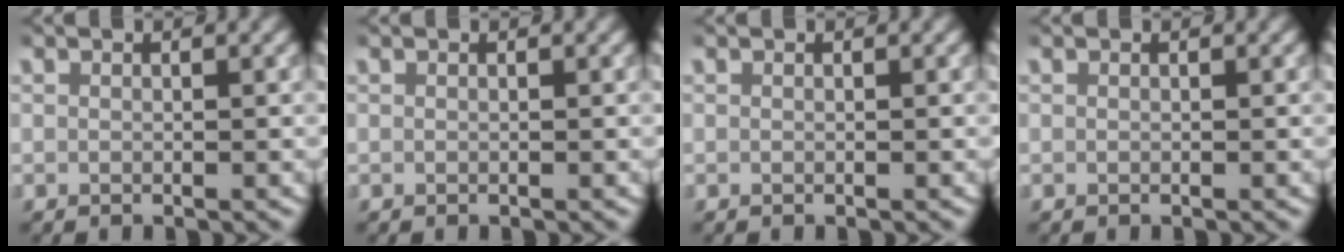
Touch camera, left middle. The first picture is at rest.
{"total": 0.0}
{"total": 0.0}
{"total": 0.0}